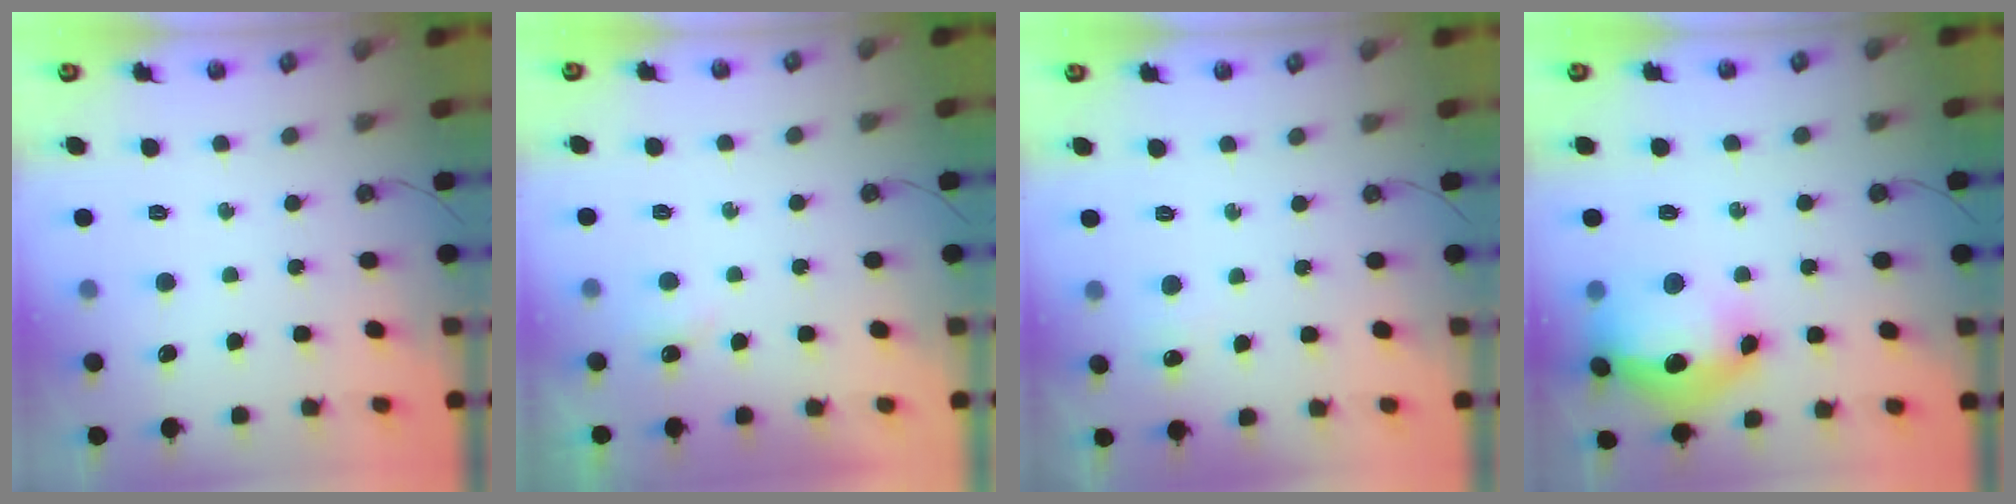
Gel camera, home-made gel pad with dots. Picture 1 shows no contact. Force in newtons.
{"total": 5.0, "press": 2.9, "slide": 4.1}
{"total": 3.4, "press": 3.4, "slide": 0.3}
{"total": 18.6, "press": 18.3, "slide": 3.1}